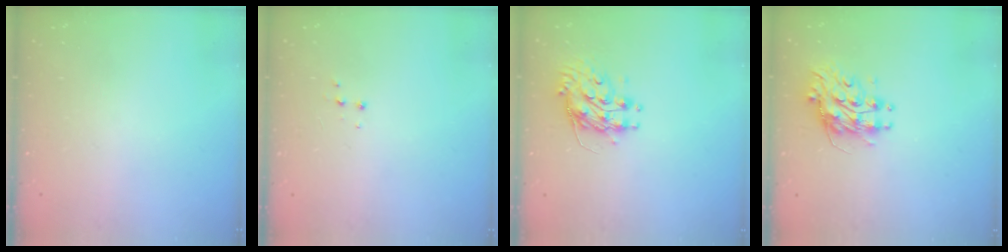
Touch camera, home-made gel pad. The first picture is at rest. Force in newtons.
{"total": 3.3, "press": 3.3, "slide": 0.5}
{"total": 9.0, "press": 9.0, "slide": 0.5}
{"total": 9.4, "press": 9.3, "slide": 0.7}